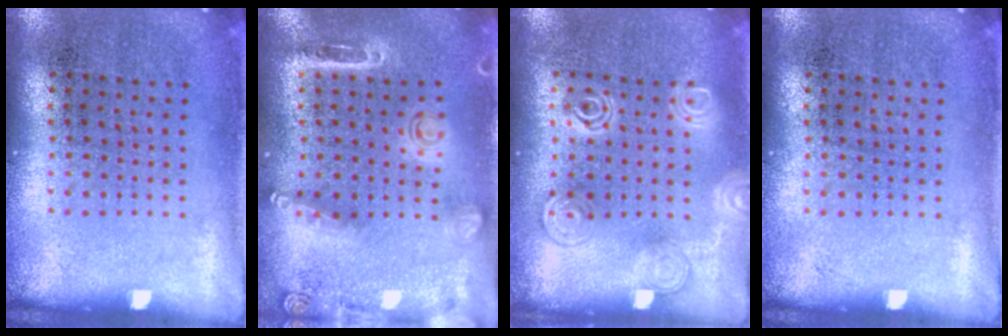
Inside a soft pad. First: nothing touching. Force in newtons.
{"total": 1.6, "press": 1.5, "slide": 0.6}
{"total": 2.5, "press": 2.4, "slide": 0.4}
{"total": 0.0}